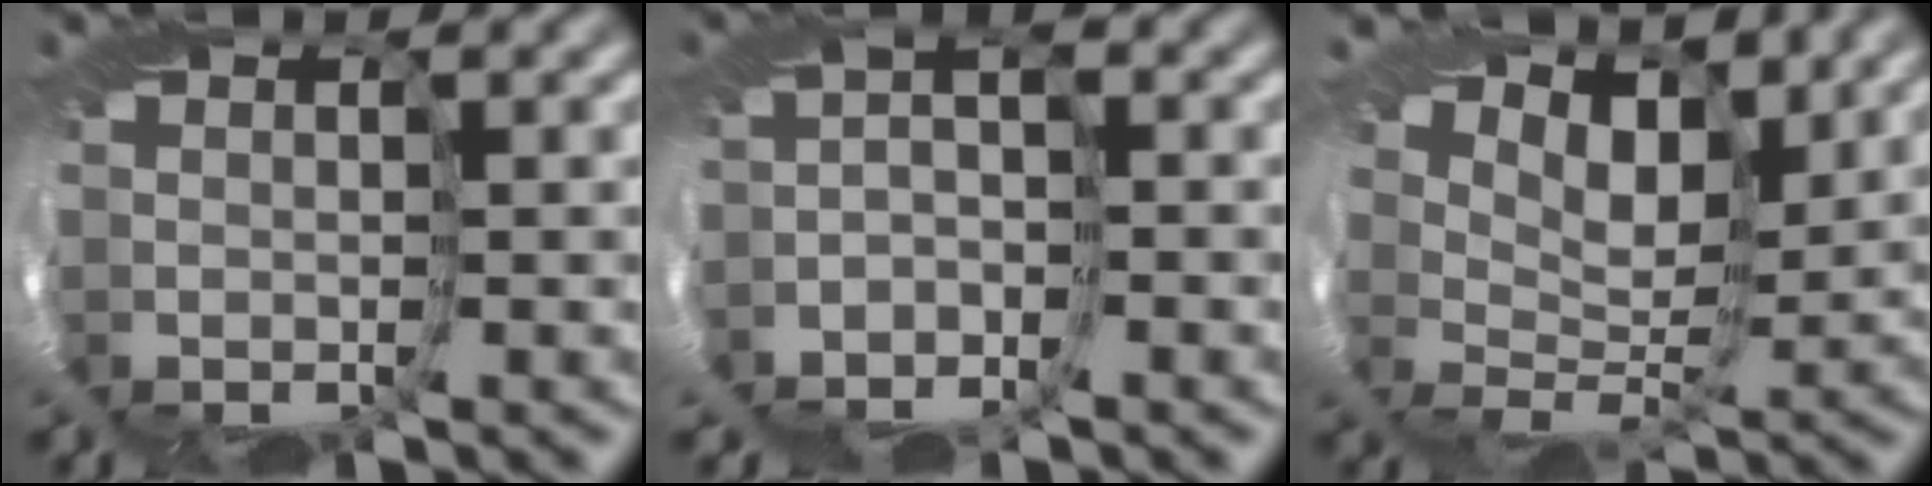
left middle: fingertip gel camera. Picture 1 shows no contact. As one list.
[{"total": 2.7, "force": [-2.6, -0.7, 0.5], "torque": [0.002, 0.000, -0.063]}, {"total": 5.7, "force": [5.5, 0.4, 1.6], "torque": [-0.025, 0.012, 0.049]}]